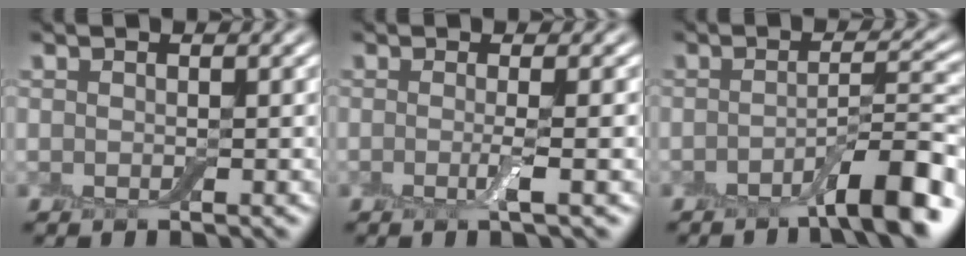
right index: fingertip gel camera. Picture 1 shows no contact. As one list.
[{"total": 2.4, "force": [-0.4, 0.4, 2.3], "torque": [-0.042, -0.009, -0.012]}, {"total": 6.3, "force": [-3.5, 1.2, 5.1], "torque": [-0.070, 0.010, -0.055]}]